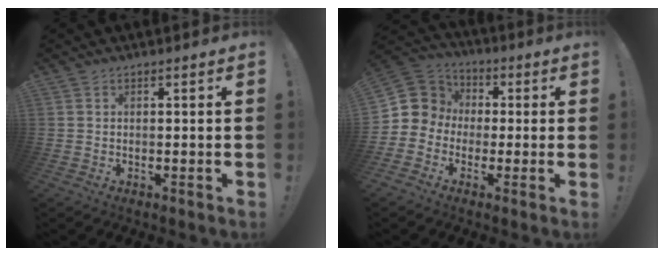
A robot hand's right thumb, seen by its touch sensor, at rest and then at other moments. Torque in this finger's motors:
{"motor_torque": [0.77, -0.26, -0.06, 0.06, 0.08]}